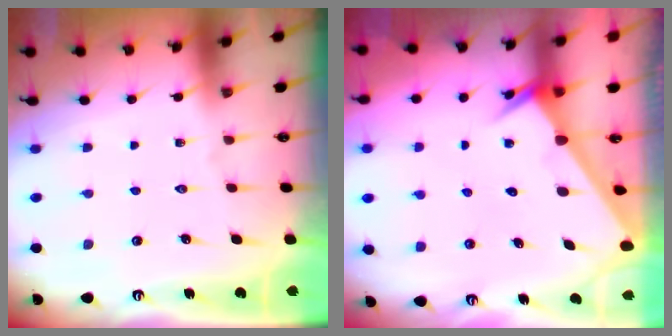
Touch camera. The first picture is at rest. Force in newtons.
{"total": 2.3, "press": 2.3, "slide": 0.1}